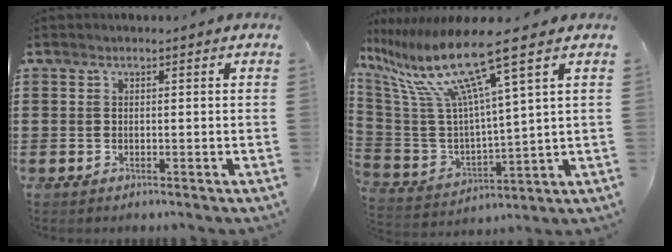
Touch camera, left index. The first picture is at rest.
{"total": 15.1, "force": [9.4, 1.7, 11.7], "torque": [-0.273, -0.055, 0.146]}